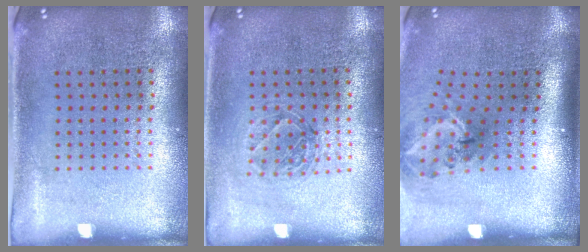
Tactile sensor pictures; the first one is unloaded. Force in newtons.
{"total": 1.2, "press": 1.0, "slide": 0.5}
{"total": 1.9, "press": 1.3, "slide": 1.4}